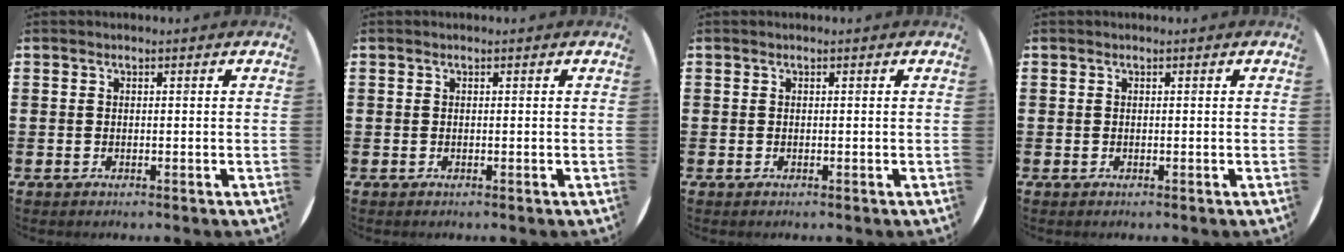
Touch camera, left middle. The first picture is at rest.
{"total": 0.0}
{"total": 0.0}
{"total": 0.0}